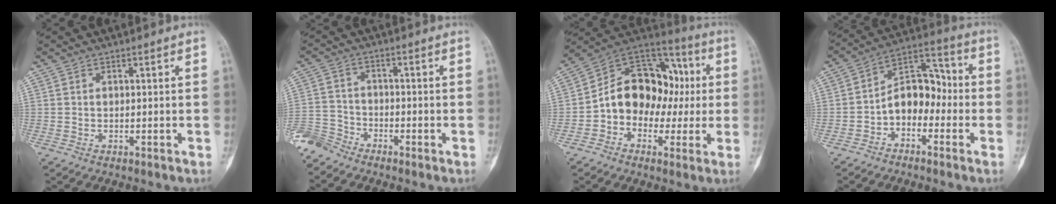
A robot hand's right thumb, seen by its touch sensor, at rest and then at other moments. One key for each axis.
{"total": 5.8, "fx": -5.4, "fy": 2.0, "fz": 0.5, "tx": -0.018, "ty": 0.014, "tz": -0.118}
{"total": 16.9, "fx": -0.7, "fy": 13.1, "fz": 10.7, "tx": -0.117, "ty": 0.055, "tz": -0.022}
{"total": 10.0, "fx": -2.6, "fy": 7.0, "fz": 6.6, "tx": -0.075, "ty": 0.051, "tz": -0.061}